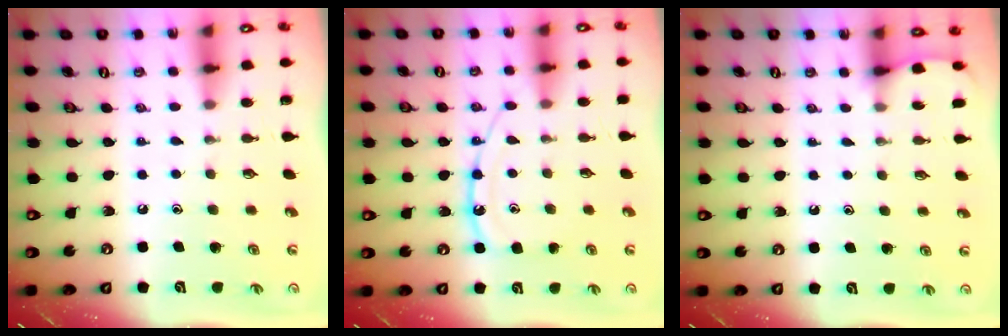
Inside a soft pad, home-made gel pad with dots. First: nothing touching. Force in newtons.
{"total": 12.6, "press": 12.6, "slide": 0.6}
{"total": 2.6, "press": 2.6, "slide": 0.3}